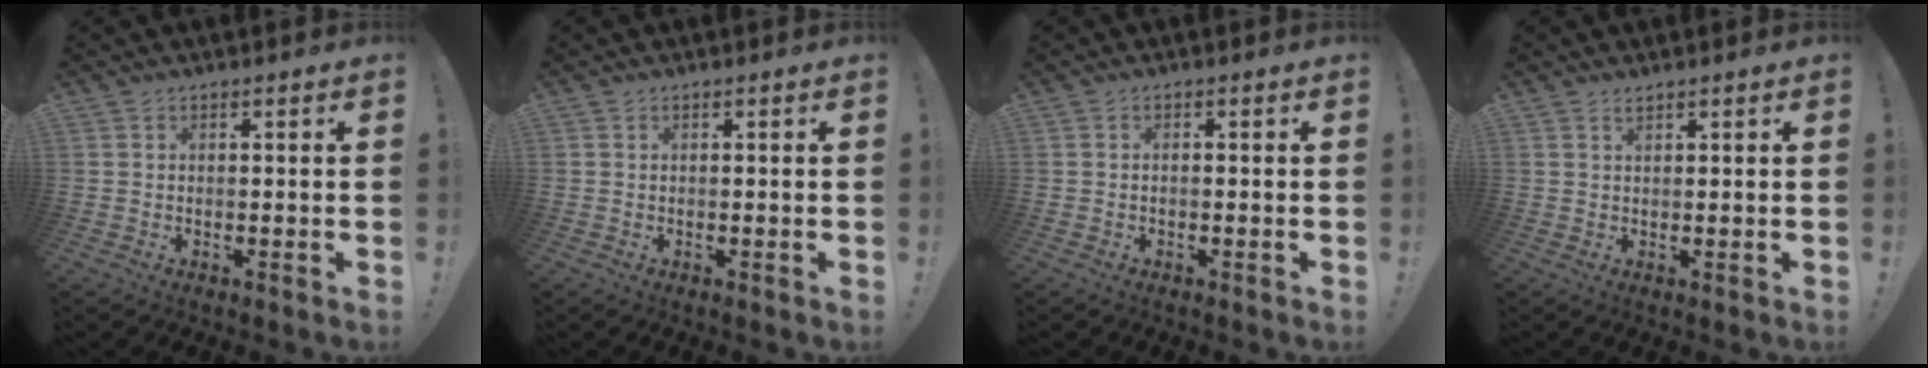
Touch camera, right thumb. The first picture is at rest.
{"total": 0.0}
{"total": 0.9, "force": [-0.7, -0.1, 0.5], "torque": [-0.014, 0.001, -0.011]}
{"total": 1.1, "force": [1.0, 0.3, 0.4], "torque": [-0.005, -0.002, 0.018]}